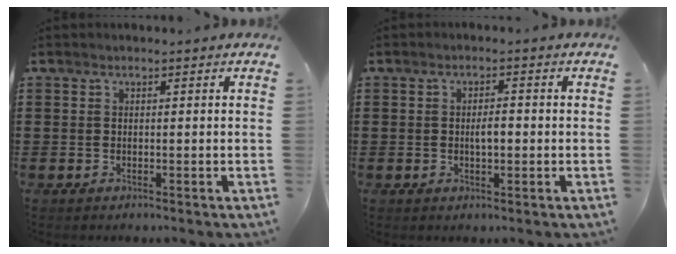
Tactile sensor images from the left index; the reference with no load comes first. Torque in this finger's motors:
{"motor_torque": [0.05, 0.02, 0.03, 0.03]}